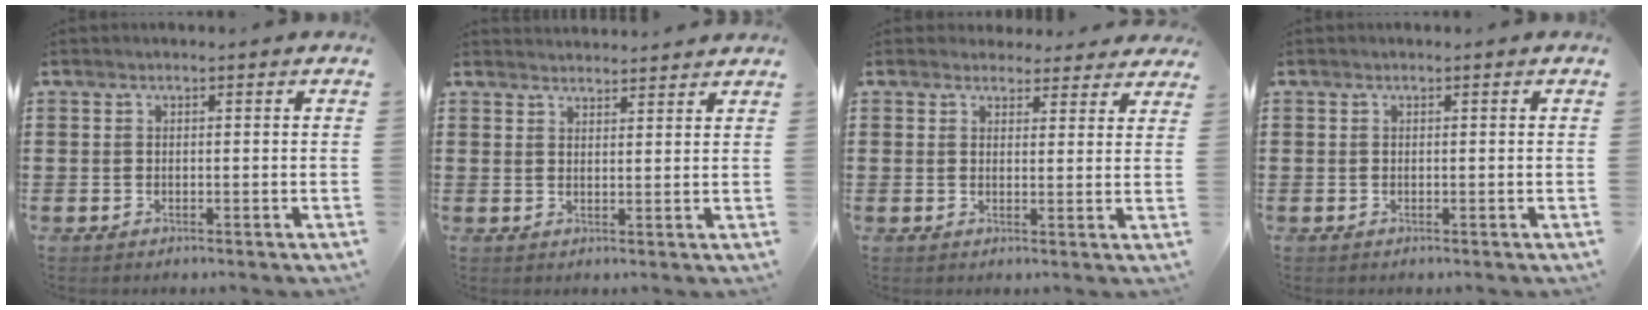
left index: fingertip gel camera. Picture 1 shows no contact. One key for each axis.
{"total": 2.3, "fx": 2.2, "fy": -0.1, "fz": -0.2, "tx": -0.003, "ty": -0.005, "tz": 0.043}
{"total": 3.3, "fx": 3.0, "fy": 1.3, "fz": 0.5, "tx": -0.011, "ty": -0.006, "tz": 0.055}
{"total": 0.0}